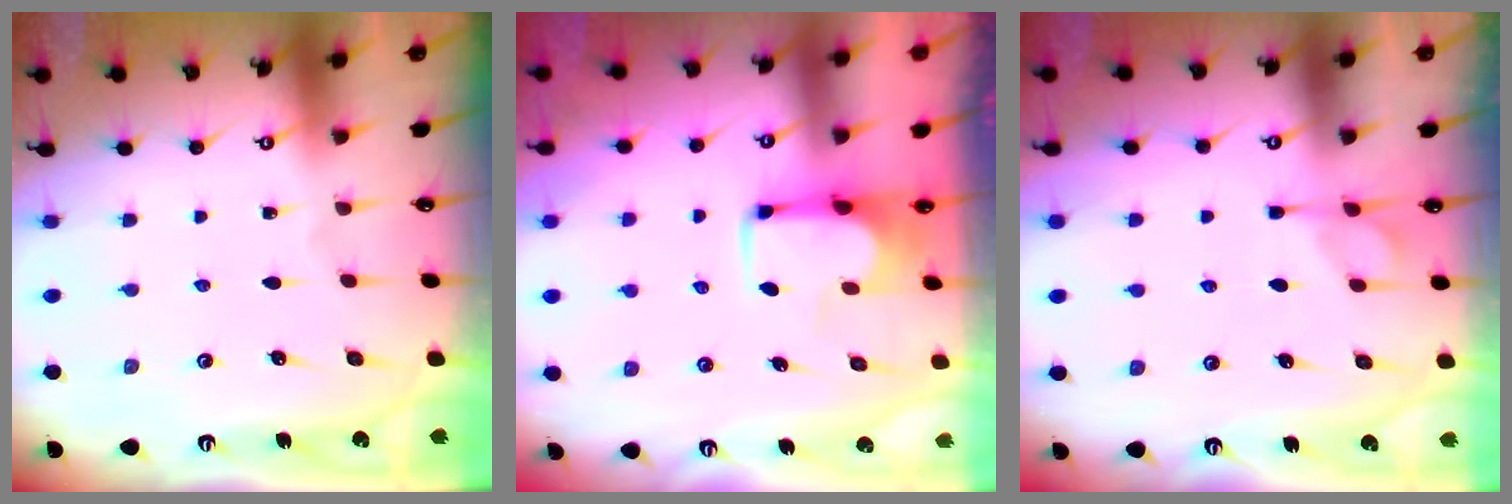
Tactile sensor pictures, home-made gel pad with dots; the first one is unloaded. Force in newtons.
{"total": 3.1, "press": 3.1, "slide": 0.4}
{"total": 1.1, "press": 0.0, "slide": 1.0}